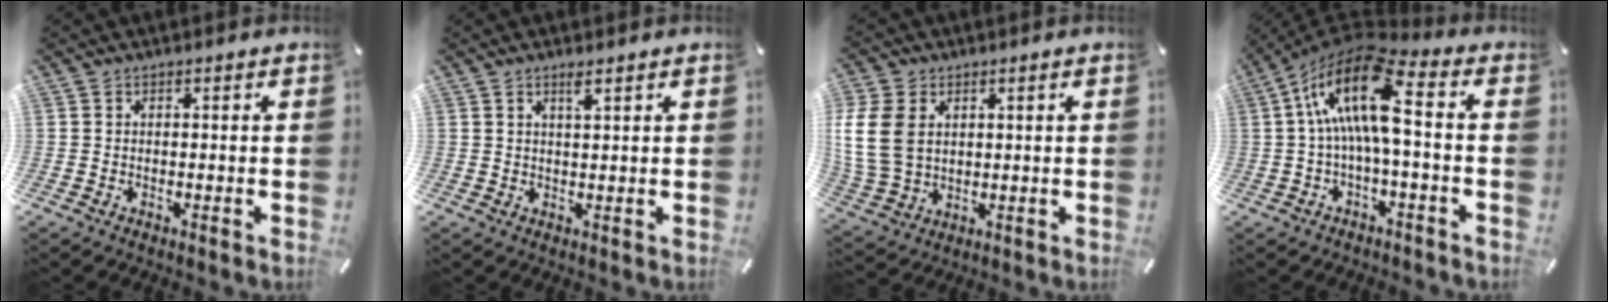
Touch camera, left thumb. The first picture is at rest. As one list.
[{"total": 2.1, "force": [1.6, 0.2, 1.4], "torque": [-0.030, 0.000, 0.027]}, {"total": 11.3, "force": [2.3, 8.7, 6.9], "torque": [-0.180, 0.008, 0.044]}, {"total": 17.6, "force": [2.0, 7.2, 16.0], "torque": [-0.312, -0.001, 0.033]}]